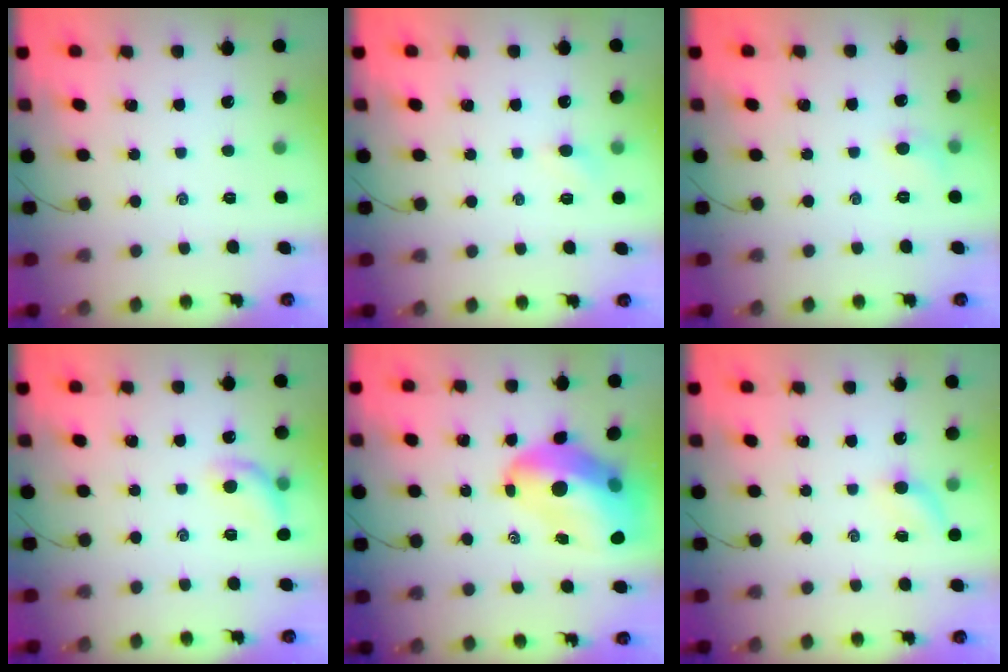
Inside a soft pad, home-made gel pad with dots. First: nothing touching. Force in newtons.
{"total": 2.7, "press": 2.6, "slide": 0.9}
{"total": 4.6, "press": 4.4, "slide": 1.5}
{"total": 9.4, "press": 9.2, "slide": 1.8}
{"total": 16.6, "press": 16.0, "slide": 4.6}
{"total": 5.3, "press": 5.2, "slide": 1.1}